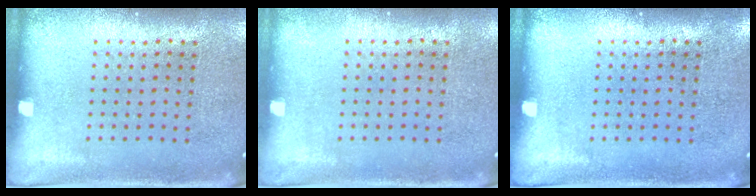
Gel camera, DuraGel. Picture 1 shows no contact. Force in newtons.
{"total": 0.0}
{"total": 0.0}